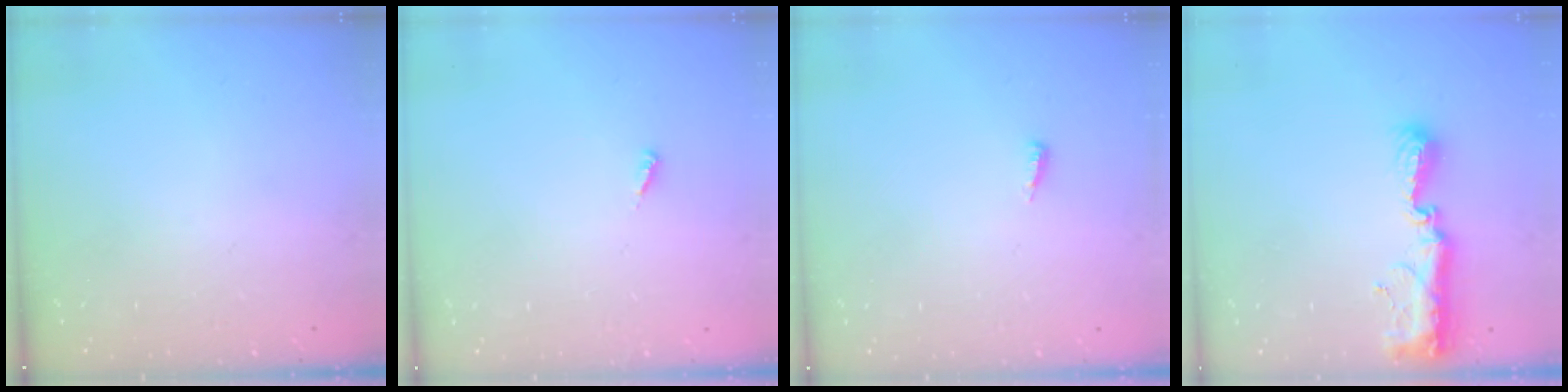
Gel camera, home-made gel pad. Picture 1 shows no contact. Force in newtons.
{"total": 2.1, "press": 2.1, "slide": 0.1}
{"total": 2.9, "press": 2.9, "slide": 0.4}
{"total": 12.7, "press": 11.4, "slide": 5.6}